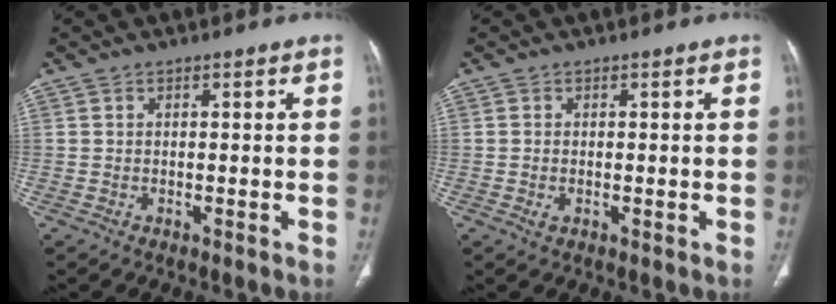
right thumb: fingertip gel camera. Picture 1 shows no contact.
{"total": 1.3, "force": [-0.2, 0.7, 1.0], "torque": [-0.026, 0.003, -0.002]}